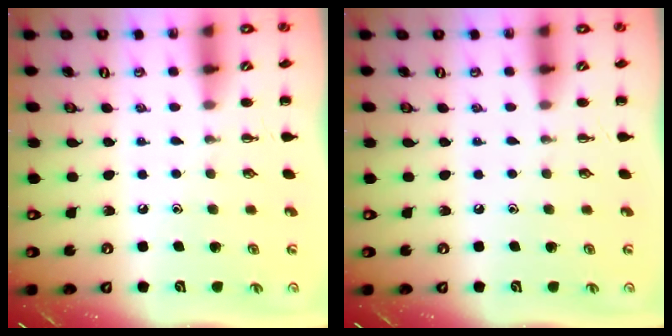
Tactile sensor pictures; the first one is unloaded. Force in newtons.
{"total": 0.0}